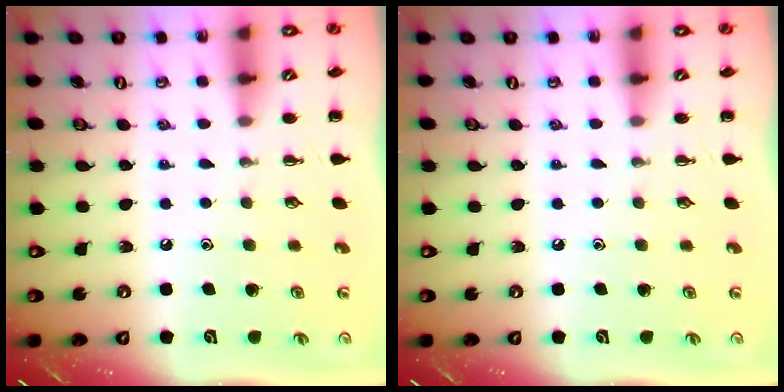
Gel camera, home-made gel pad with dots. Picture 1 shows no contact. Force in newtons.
{"total": 0.0}